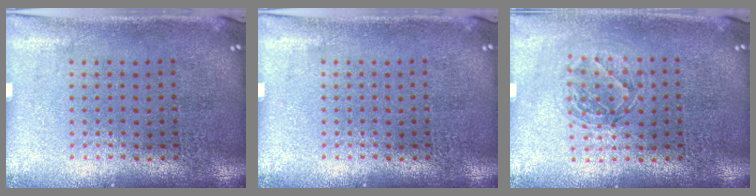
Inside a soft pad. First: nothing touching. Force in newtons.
{"total": 0.0}
{"total": 1.2, "press": 1.1, "slide": 0.6}